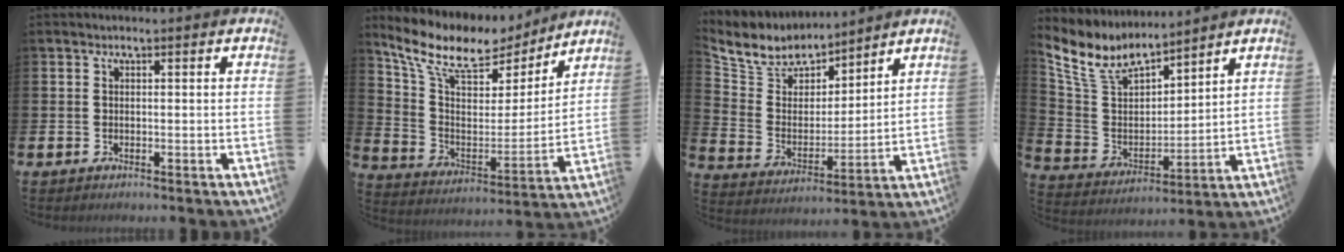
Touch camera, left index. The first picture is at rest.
{"total": 10.6, "force": [8.7, 4.4, 4.0], "torque": [-0.123, -0.050, 0.151]}
{"total": 7.7, "force": [7.2, 2.6, 0.7], "torque": [-0.064, -0.056, 0.130]}
{"total": 8.4, "force": [7.2, 3.3, 2.7], "torque": [-0.097, -0.038, 0.129]}